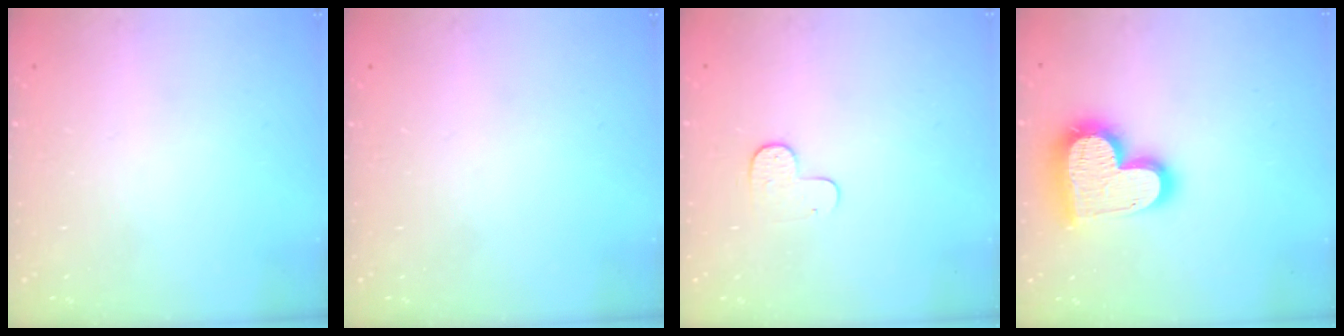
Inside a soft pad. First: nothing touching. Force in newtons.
{"total": 0.0}
{"total": 5.4, "press": 5.4, "slide": 0.5}
{"total": 20.1, "press": 20.0, "slide": 1.8}